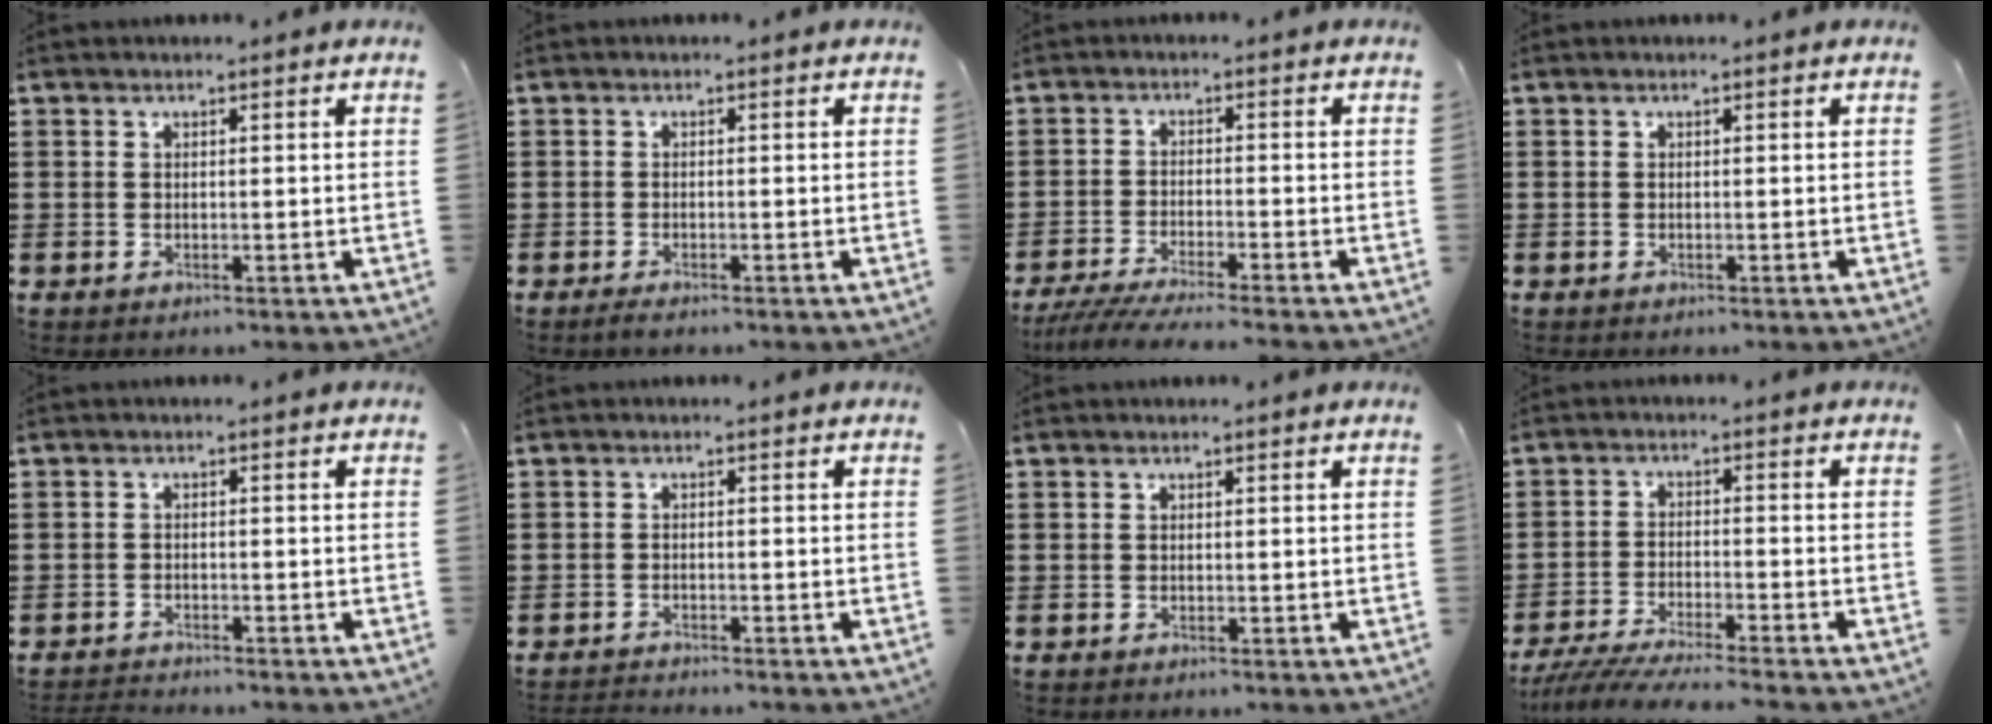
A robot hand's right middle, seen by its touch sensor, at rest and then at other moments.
{"total": 1.0, "force": [-0.8, 0.3, 0.5], "torque": [-0.012, -0.002, -0.015]}
{"total": 4.4, "force": [-4.2, -0.1, 1.6], "torque": [-0.040, -0.014, -0.084]}
{"total": 0.0}
{"total": 2.1, "force": [-2.1, 0.2, 0.0], "torque": [-0.006, 0.000, -0.047]}
{"total": 1.8, "force": [-1.8, 0.1, 0.0], "torque": [-0.005, 0.001, -0.038]}
{"total": 0.0}
{"total": 5.1, "force": [-4.8, 0.0, 1.6], "torque": [-0.049, -0.017, -0.100]}